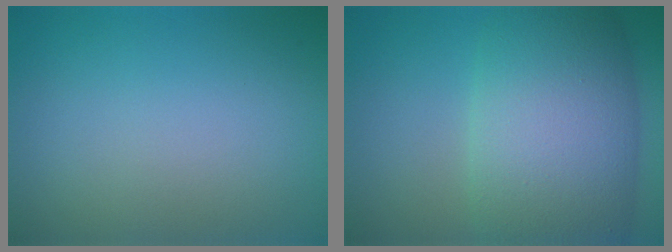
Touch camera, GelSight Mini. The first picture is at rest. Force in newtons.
{"total": 11.5, "press": 11.5, "slide": 0.6}